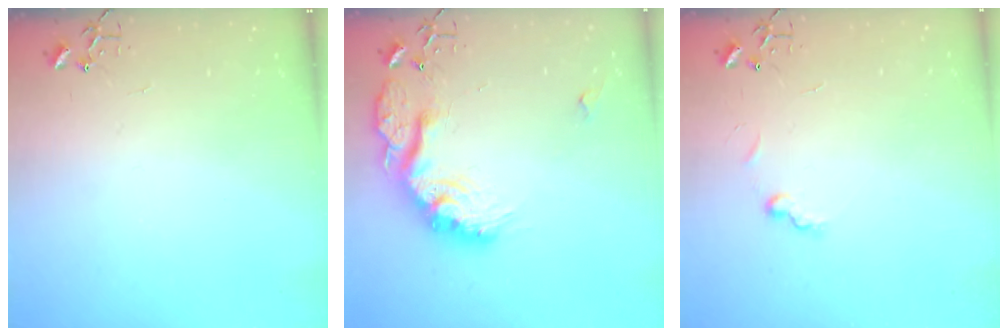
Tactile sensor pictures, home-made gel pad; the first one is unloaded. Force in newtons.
{"total": 19.5, "press": 19.5, "slide": 1.0}
{"total": 6.9, "press": 6.9, "slide": 0.7}